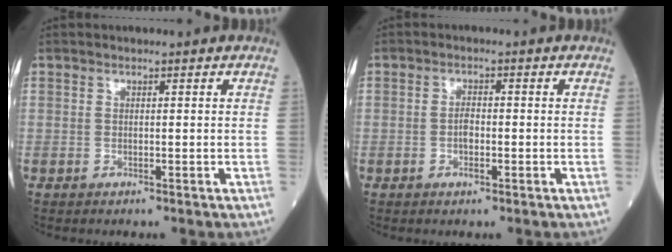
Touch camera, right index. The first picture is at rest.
{"total": 2.2, "force": [-0.6, 1.0, 1.8], "torque": [-0.033, 0.003, -0.011]}